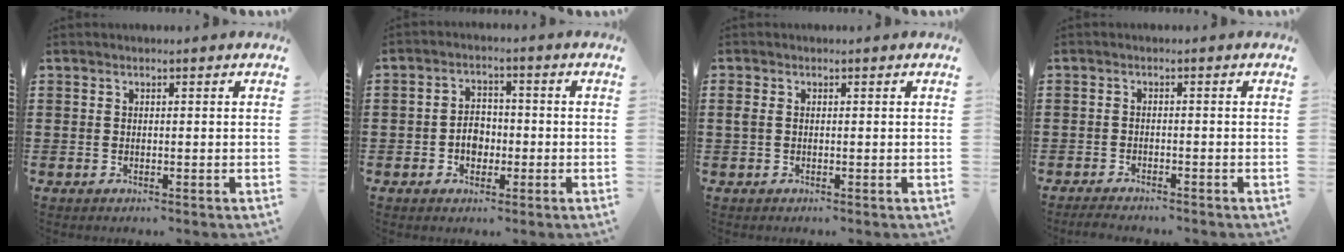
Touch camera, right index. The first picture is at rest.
{"total": 3.6, "force": [-1.0, 2.8, 2.0], "torque": [-0.036, 0.002, -0.022]}
{"total": 1.2, "force": [0.2, 0.9, 0.9], "torque": [-0.028, 0.003, -0.001]}
{"total": 1.6, "force": [-1.6, 0.2, 0.0], "torque": [-0.006, 0.002, -0.033]}